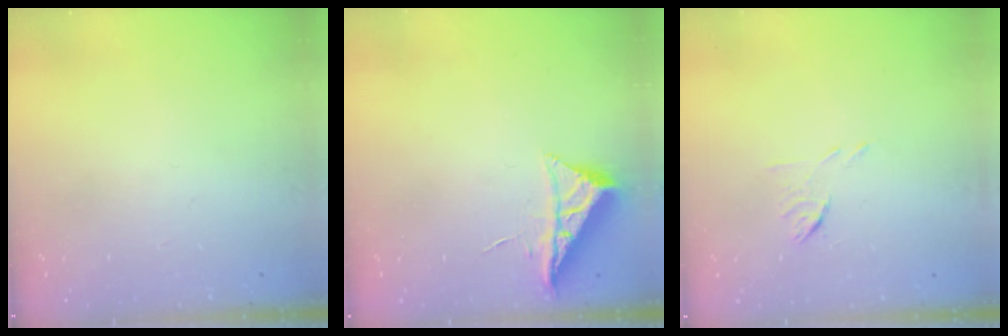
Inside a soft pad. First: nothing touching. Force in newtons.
{"total": 6.1, "press": 6.1, "slide": 0.7}
{"total": 6.0, "press": 6.0, "slide": 0.7}